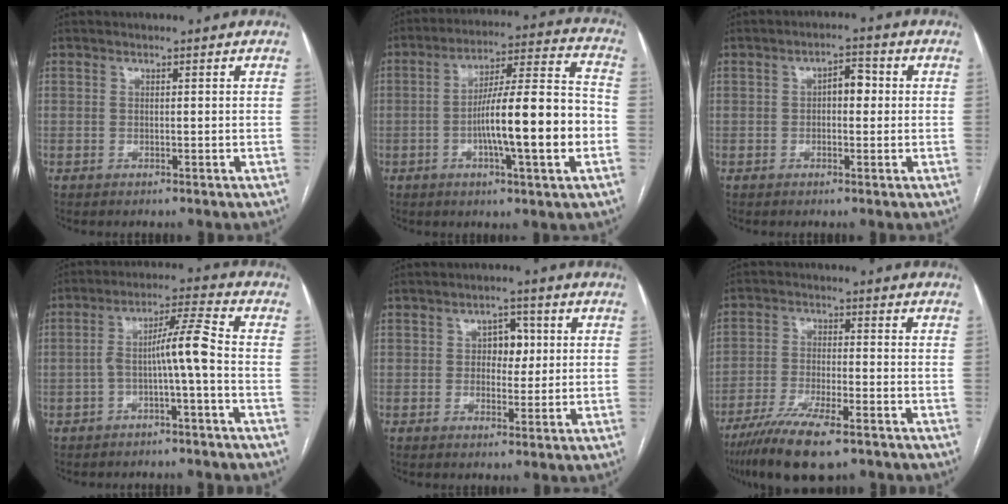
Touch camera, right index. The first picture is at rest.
{"total": 16.0, "force": [-3.5, 1.2, 15.6], "torque": [-0.247, 0.013, -0.056]}
{"total": 3.4, "force": [0.2, 1.6, 3.0], "torque": [-0.042, 0.016, 0.001]}
{"total": 7.1, "force": [-1.9, -0.4, 6.8], "torque": [-0.121, 0.029, -0.030]}
{"total": 4.1, "force": [0.7, 2.7, 3.1], "torque": [-0.040, 0.011, 0.012]}
{"total": 11.7, "force": [-8.3, 2.1, 7.9], "torque": [-0.138, -0.028, -0.140]}